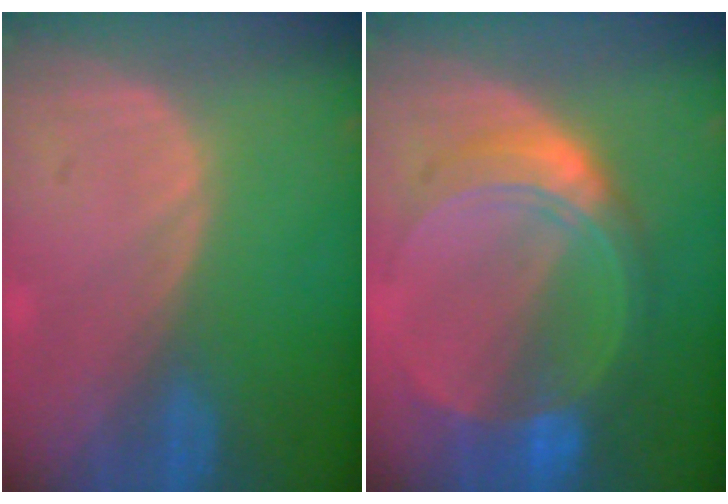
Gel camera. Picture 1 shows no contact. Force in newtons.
{"total": 8.6, "press": 8.6, "slide": 0.7}